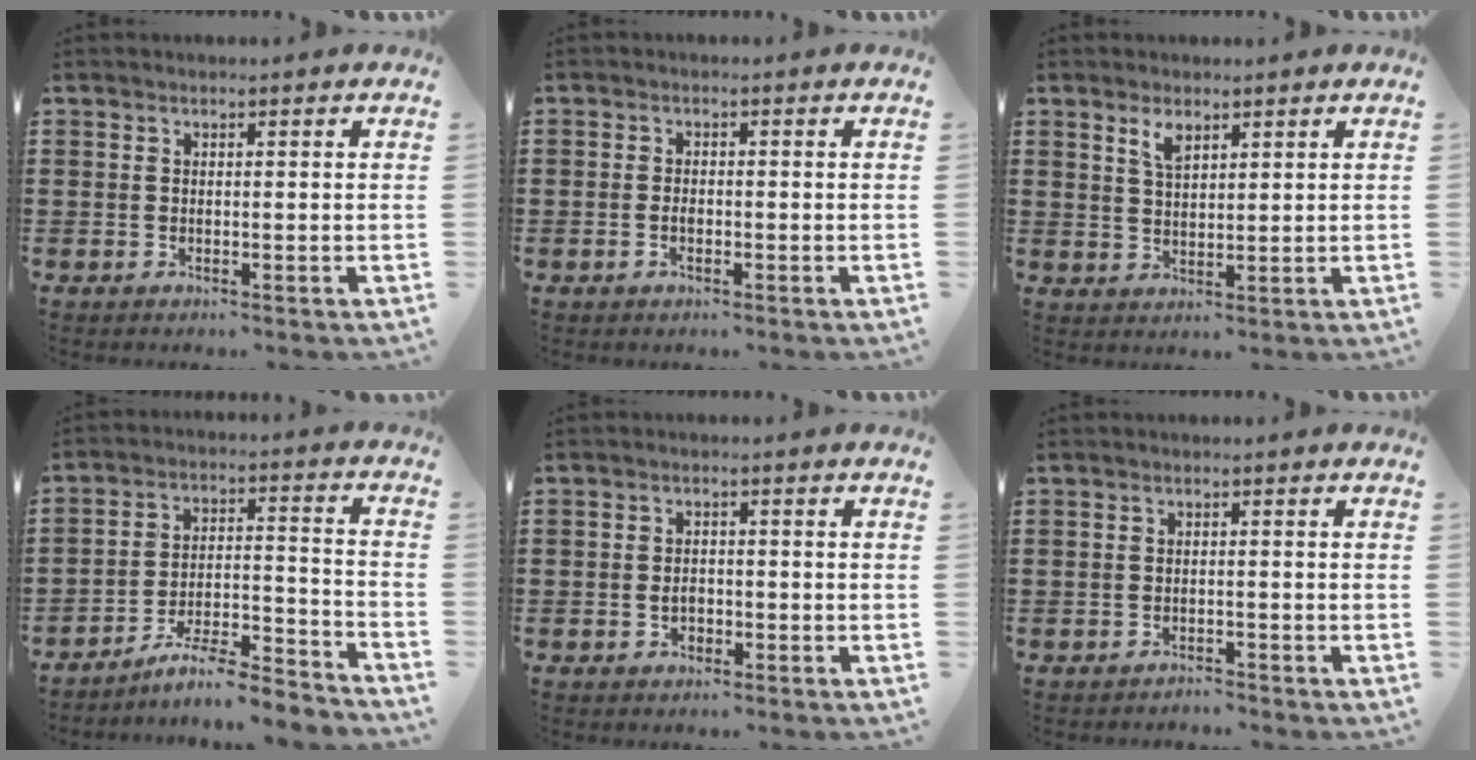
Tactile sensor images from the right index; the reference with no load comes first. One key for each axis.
{"total": 1.3, "fx": -0.4, "fy": 0.4, "fz": 1.2, "tx": -0.025, "ty": -0.004, "tz": -0.007}
{"total": 2.9, "fx": 2.0, "fy": 1.2, "fz": 1.8, "tx": -0.041, "ty": 0.004, "tz": 0.036}
{"total": 7.3, "fx": -6.4, "fy": 0.6, "fz": 3.3, "tx": -0.054, "ty": 0.003, "tz": -0.125}
{"total": 1.8, "fx": -0.6, "fy": 1.2, "fz": 1.3, "tx": -0.027, "ty": -0.001, "tz": -0.011}
{"total": 1.2, "fx": -1.2, "fy": 0.2, "fz": 0.0, "tx": -0.005, "ty": 0.002, "tz": -0.027}